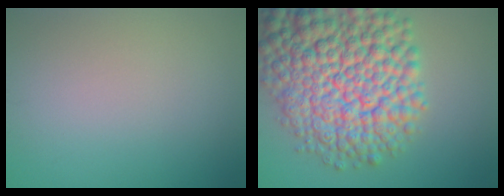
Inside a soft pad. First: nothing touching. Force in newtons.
{"total": 13.6, "press": 13.6, "slide": 0.6}